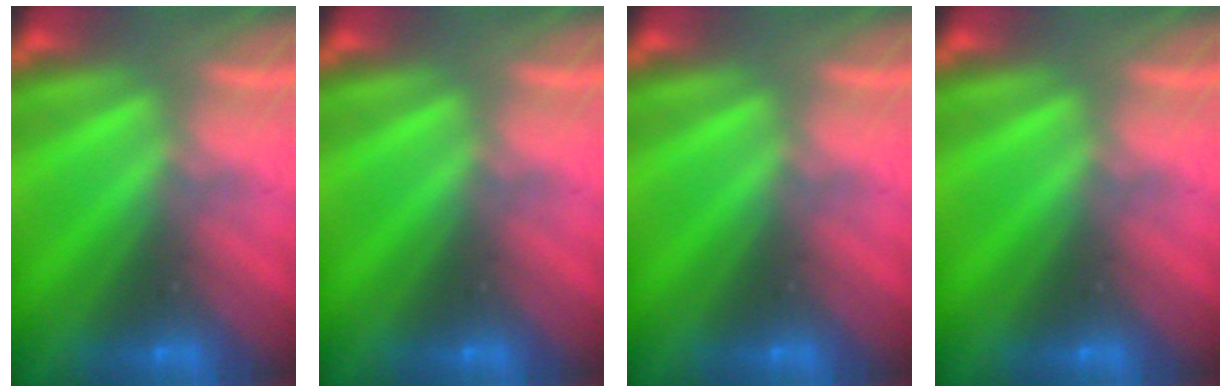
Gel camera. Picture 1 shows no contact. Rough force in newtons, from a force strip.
{"total": 0.0}
{"total": 0.0}
{"total": 0.0}